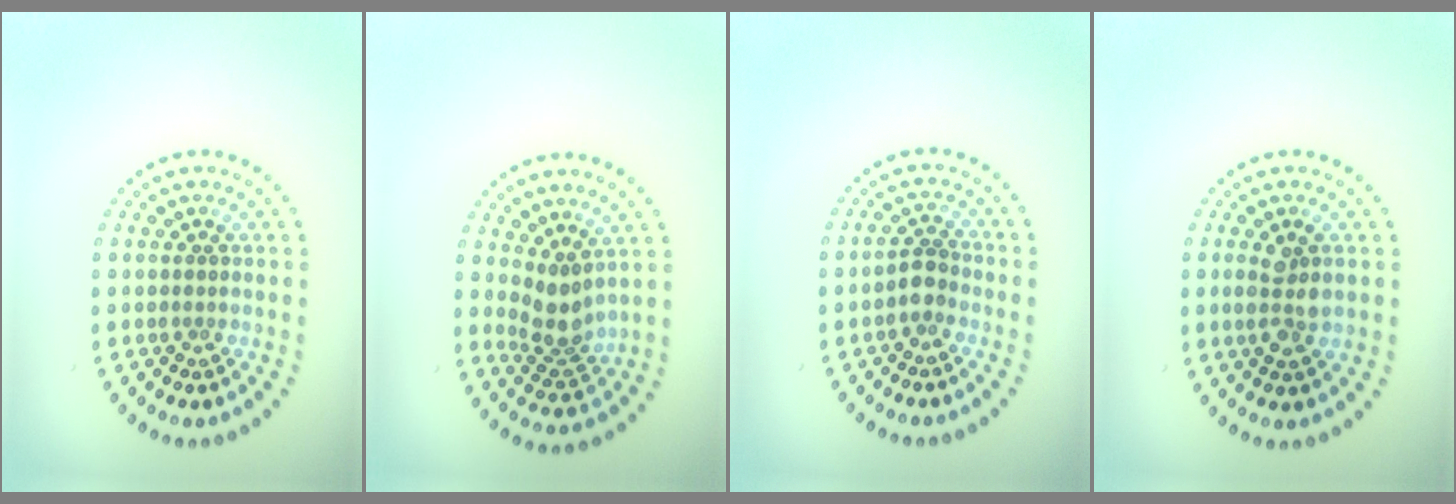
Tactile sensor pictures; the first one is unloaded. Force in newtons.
{"total": 2.7, "press": 2.0, "slide": 1.7}
{"total": 1.8, "press": 1.5, "slide": 1.0}
{"total": 2.4, "press": 2.4, "slide": 0.6}